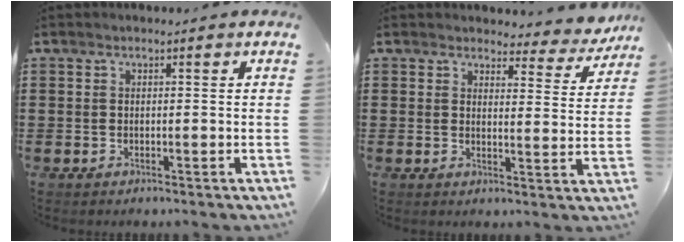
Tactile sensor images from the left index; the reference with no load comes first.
{"total": 4.2, "force": [3.9, 0.9, 1.1], "torque": [-0.022, -0.023, 0.066]}